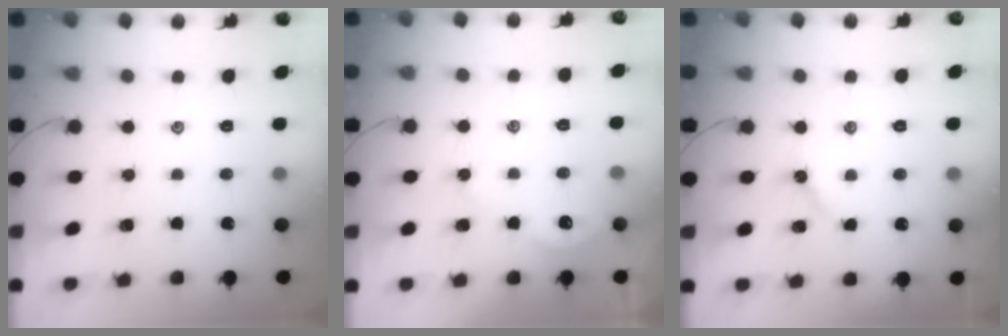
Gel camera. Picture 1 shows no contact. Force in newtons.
{"total": 1.7, "press": 1.7, "slide": 0.3}
{"total": 3.0, "press": 2.9, "slide": 0.5}